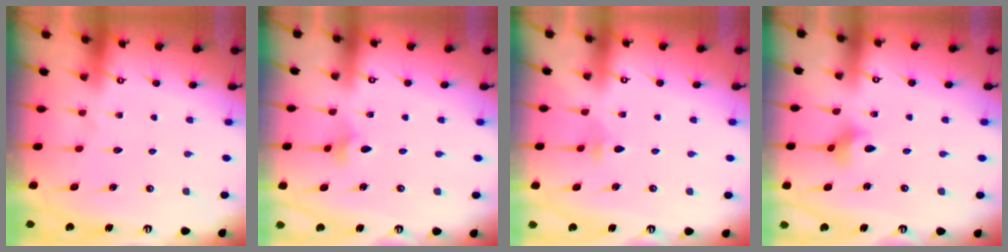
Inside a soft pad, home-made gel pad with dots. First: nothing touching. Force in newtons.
{"total": 2.9, "press": 2.9, "slide": 0.5}
{"total": 2.8, "press": 2.7, "slide": 0.8}
{"total": 2.9, "press": 2.9, "slide": 0.4}